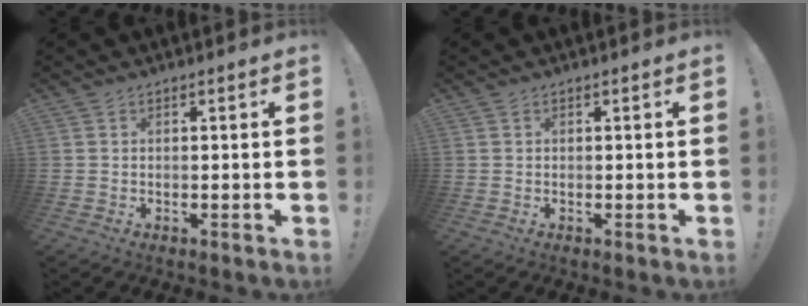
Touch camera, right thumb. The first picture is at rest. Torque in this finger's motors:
{"motor_torque": [-0.22, 0.30, 0.25, 0.09, -0.10]}